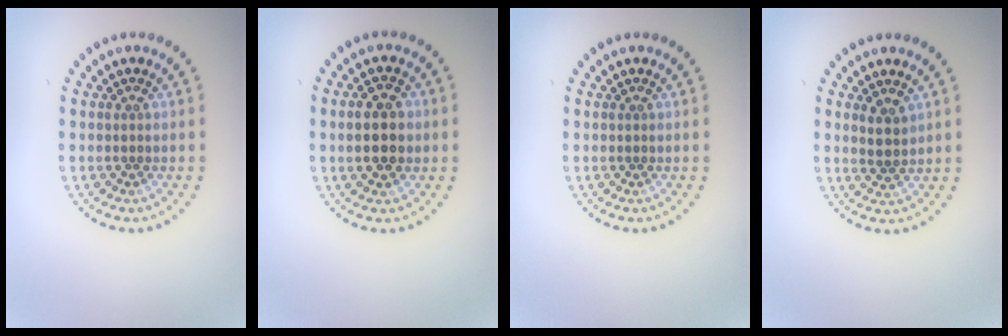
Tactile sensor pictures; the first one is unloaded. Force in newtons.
{"total": 4.4, "press": 4.4, "slide": 0.2}
{"total": 0.0}
{"total": 1.7, "press": 1.4, "slide": 1.0}